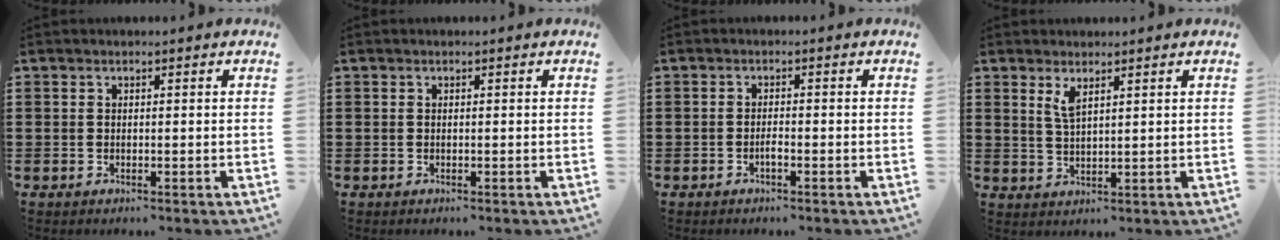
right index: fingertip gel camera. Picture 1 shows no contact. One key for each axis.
{"total": 0.0}
{"total": 1.2, "fx": -0.6, "fy": 0.2, "fz": 1.0, "tx": -0.020, "ty": -0.004, "tz": -0.010}
{"total": 2.6, "fx": 1.7, "fy": 0.8, "fz": 1.9, "tx": -0.042, "ty": 0.002, "tz": 0.030}